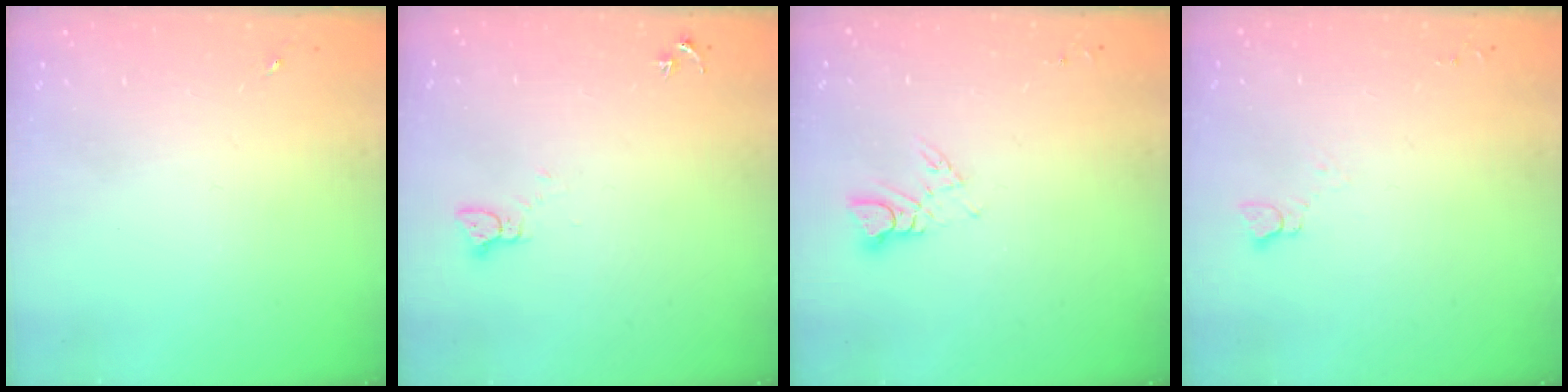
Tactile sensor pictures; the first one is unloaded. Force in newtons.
{"total": 2.2, "press": 2.2, "slide": 0.2}
{"total": 4.5, "press": 4.5, "slide": 0.5}
{"total": 2.5, "press": 2.5, "slide": 0.2}